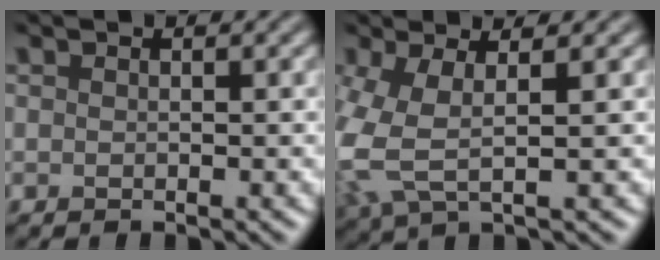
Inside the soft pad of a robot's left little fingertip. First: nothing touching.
{"total": 5.5, "force": [0.0, 2.4, 4.9], "torque": [-0.139, 0.001, -0.003]}